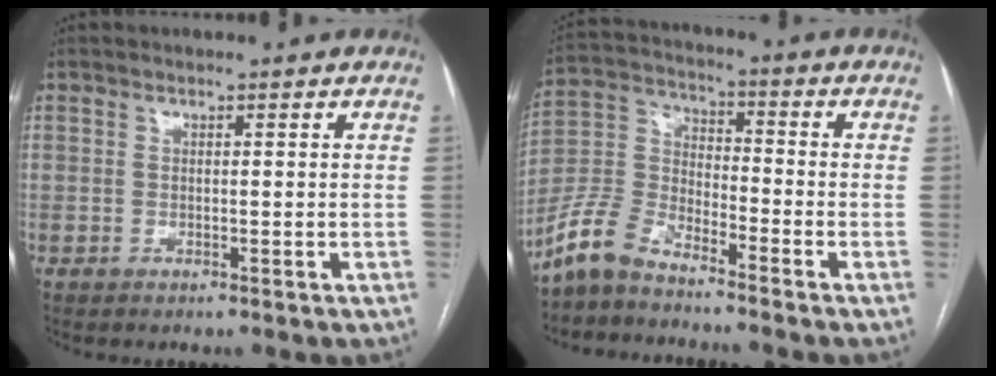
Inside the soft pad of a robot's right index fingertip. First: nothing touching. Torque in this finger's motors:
{"motor_torque": [0.19, -0.33, -0.07, -0.09]}